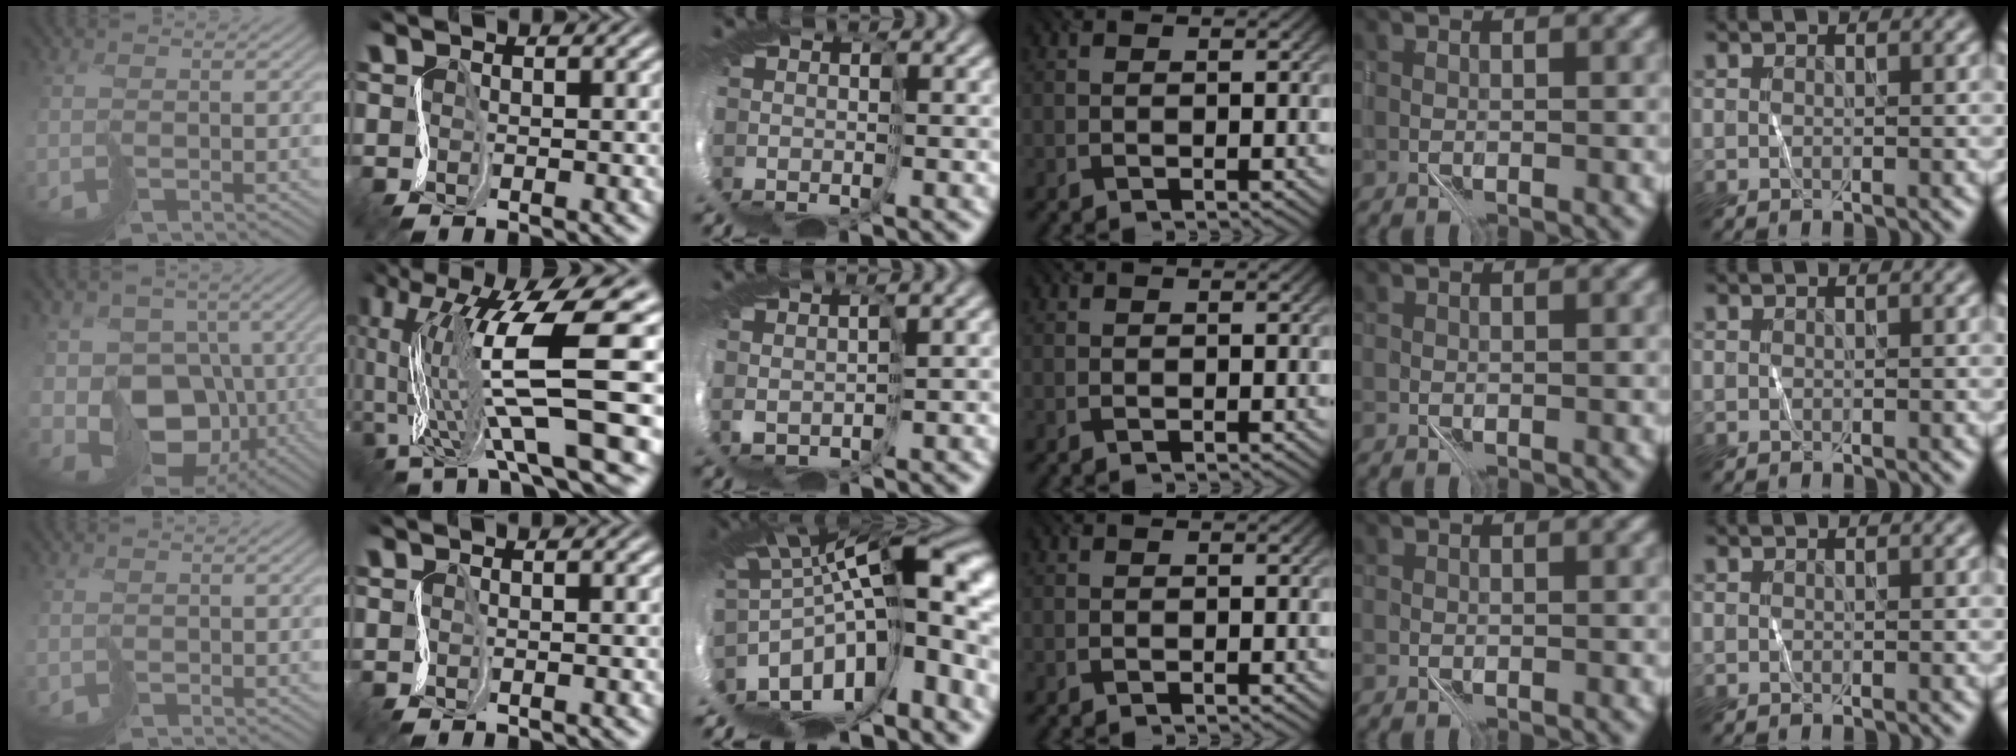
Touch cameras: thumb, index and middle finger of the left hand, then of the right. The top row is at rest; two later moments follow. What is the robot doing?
{"motion": "cut", "object": "paper bag"}